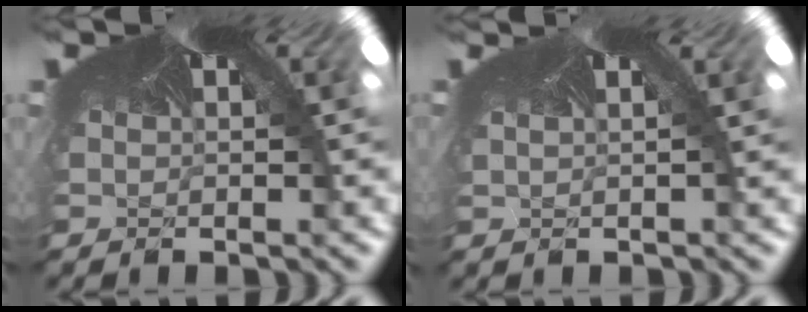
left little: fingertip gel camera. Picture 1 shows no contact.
{"total": 0.8, "force": [0.0, -0.4, -0.7], "torque": [-0.002, 0.008, -0.009]}